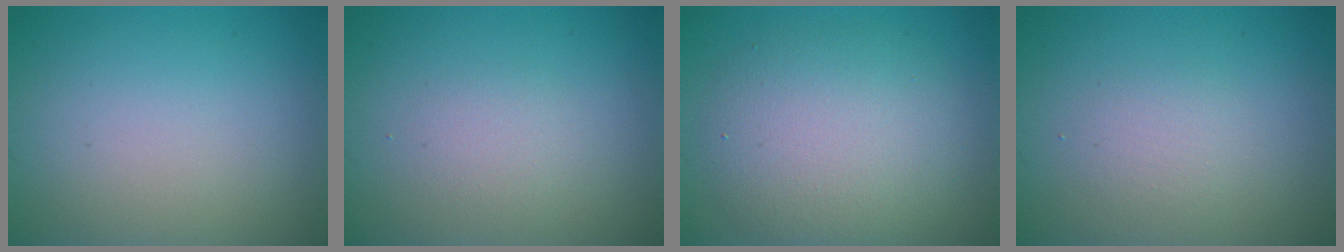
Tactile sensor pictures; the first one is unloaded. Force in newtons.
{"total": 1.3, "press": 1.3, "slide": 0.1}
{"total": 6.0, "press": 6.0, "slide": 0.4}
{"total": 1.5, "press": 1.5, "slide": 0.1}